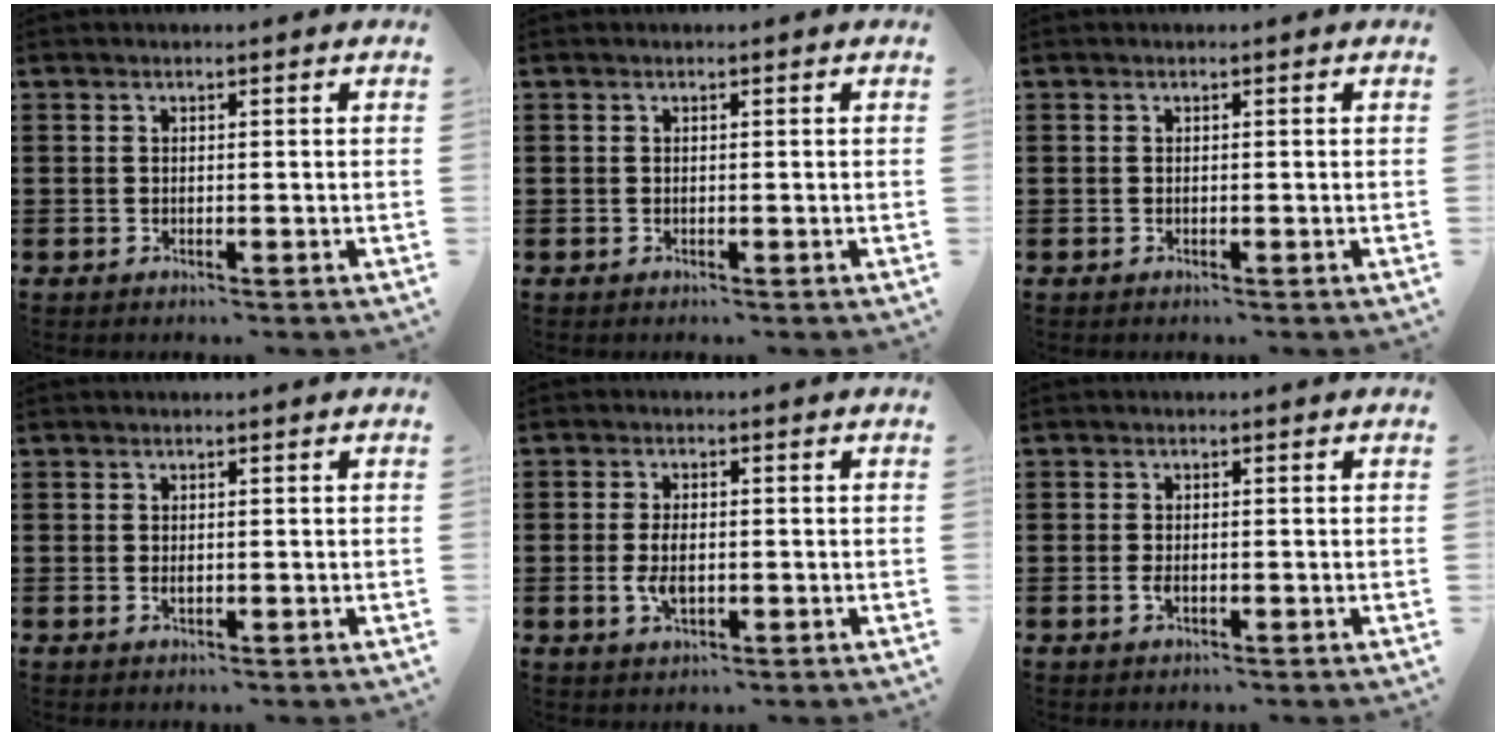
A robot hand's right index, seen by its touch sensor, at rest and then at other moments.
{"total": 0.0}
{"total": 0.0}
{"total": 0.7, "force": [0.0, 0.3, 0.7], "torque": [-0.015, -0.003, 0.001]}
{"total": 4.1, "force": [-0.6, 1.9, 3.6], "torque": [-0.081, -0.005, -0.011]}
{"total": 1.5, "force": [-0.4, 0.6, 1.3], "torque": [-0.034, -0.006, -0.009]}